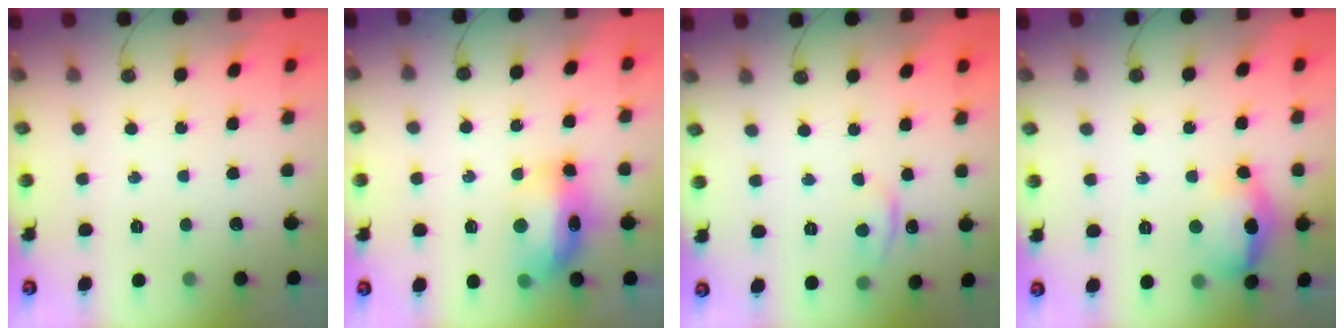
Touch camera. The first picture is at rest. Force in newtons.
{"total": 13.3, "press": 13.3, "slide": 1.2}
{"total": 3.5, "press": 3.4, "slide": 0.5}
{"total": 14.1, "press": 14.0, "slide": 1.9}